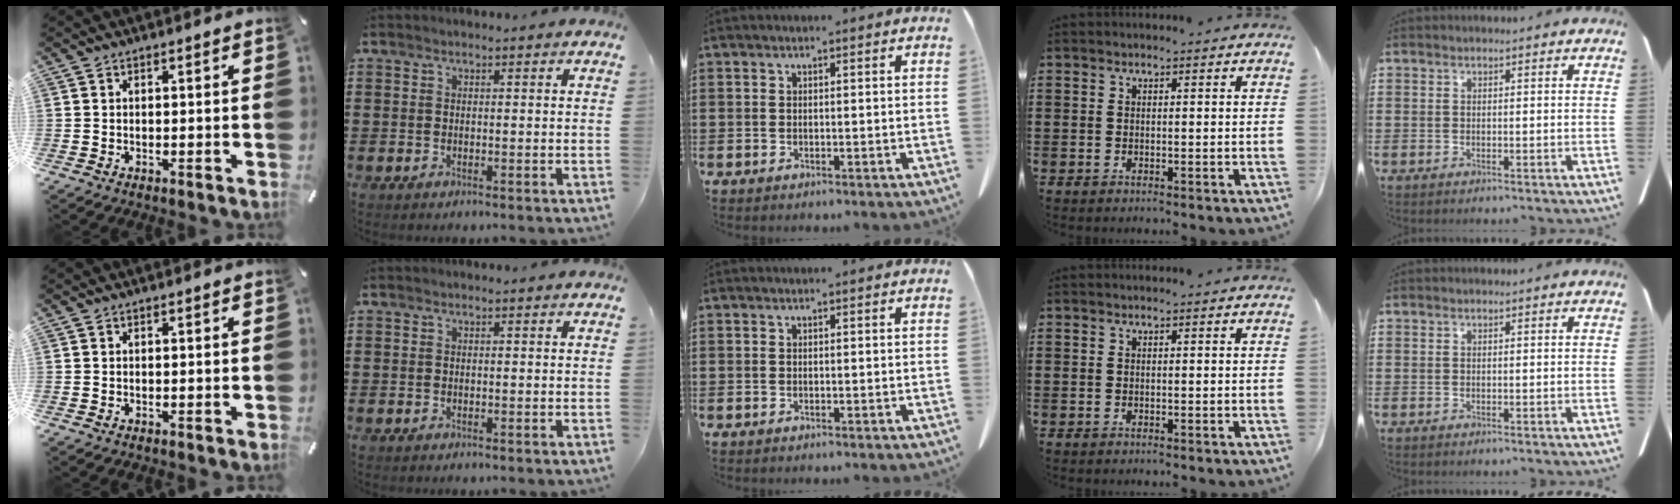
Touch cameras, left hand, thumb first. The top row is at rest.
{}